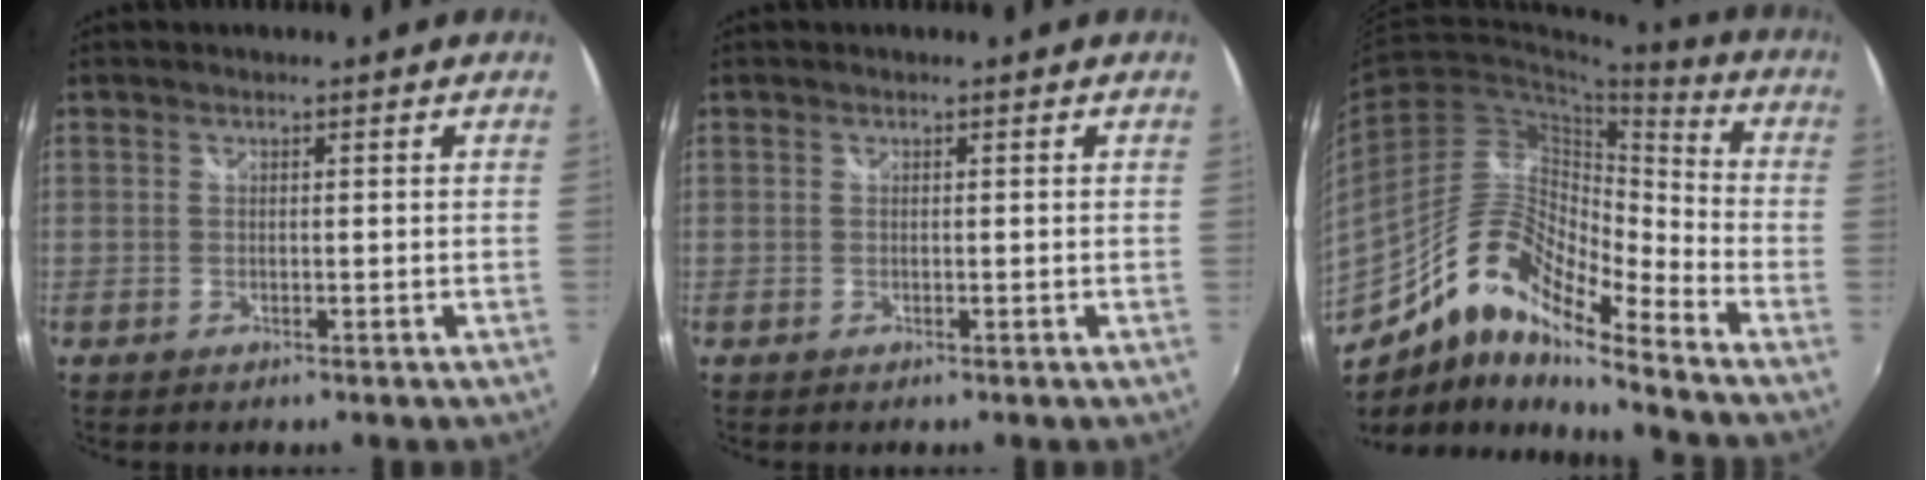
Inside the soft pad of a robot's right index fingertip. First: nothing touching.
{"total": 0.0}
{"total": 13.9, "force": [-9.6, 3.6, 9.4], "torque": [-0.165, 0.015, -0.193]}